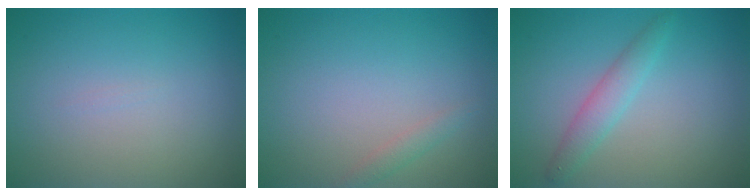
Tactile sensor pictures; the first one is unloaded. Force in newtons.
{"total": 1.0, "press": 1.0, "slide": 0.0}
{"total": 2.1, "press": 2.1, "slide": 0.0}